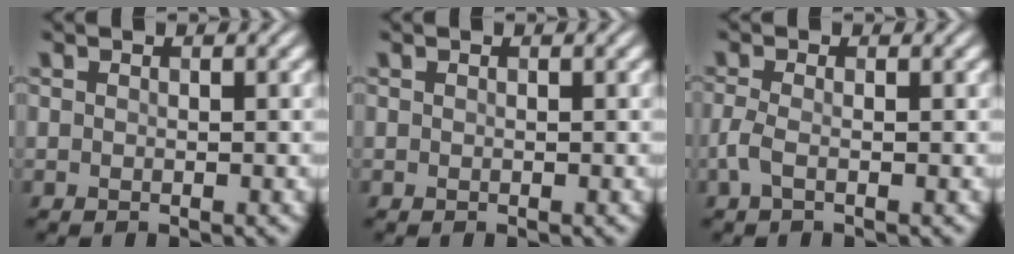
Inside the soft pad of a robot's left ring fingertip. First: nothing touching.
{"total": 0.0}
{"total": 1.5, "force": [-0.6, 0.4, 1.3], "torque": [-0.036, -0.001, -0.016]}